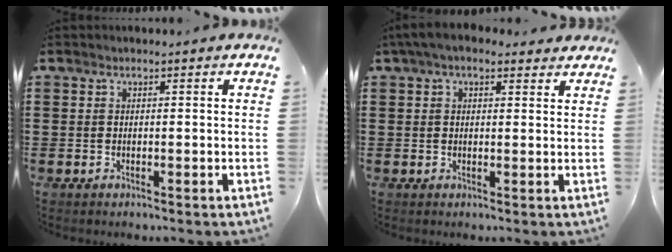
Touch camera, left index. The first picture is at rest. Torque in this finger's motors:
{"motor_torque": [2.14, 0.00, 0.37, 0.00]}